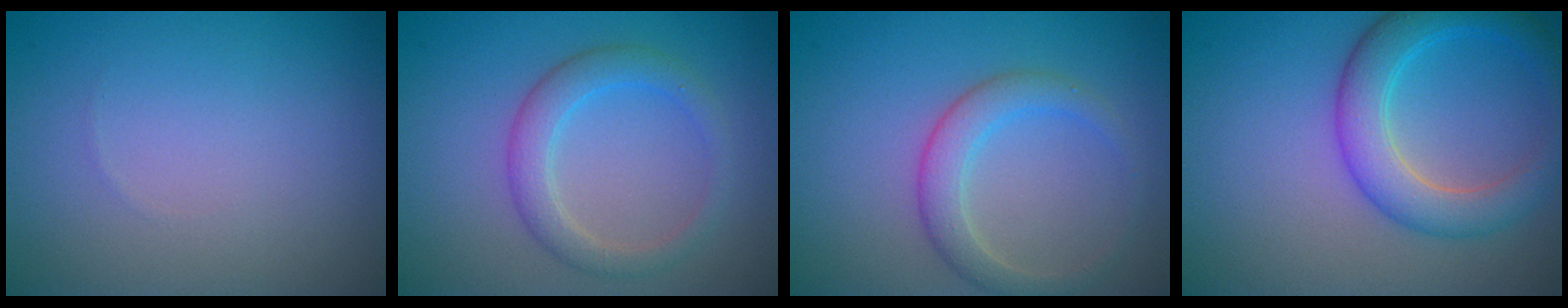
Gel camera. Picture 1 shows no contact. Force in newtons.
{"total": 2.8, "press": 2.8, "slide": 0.1}
{"total": 2.8, "press": 2.8, "slide": 0.0}
{"total": 4.9, "press": 4.9, "slide": 0.1}